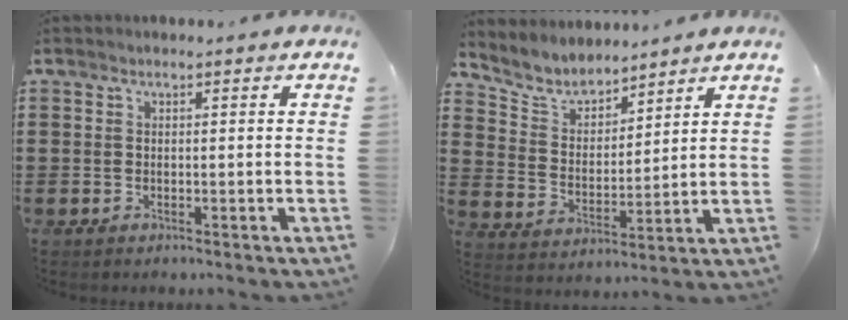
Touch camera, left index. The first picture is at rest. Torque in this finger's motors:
{"motor_torque": [-0.05, -0.11, -0.15, -0.13]}